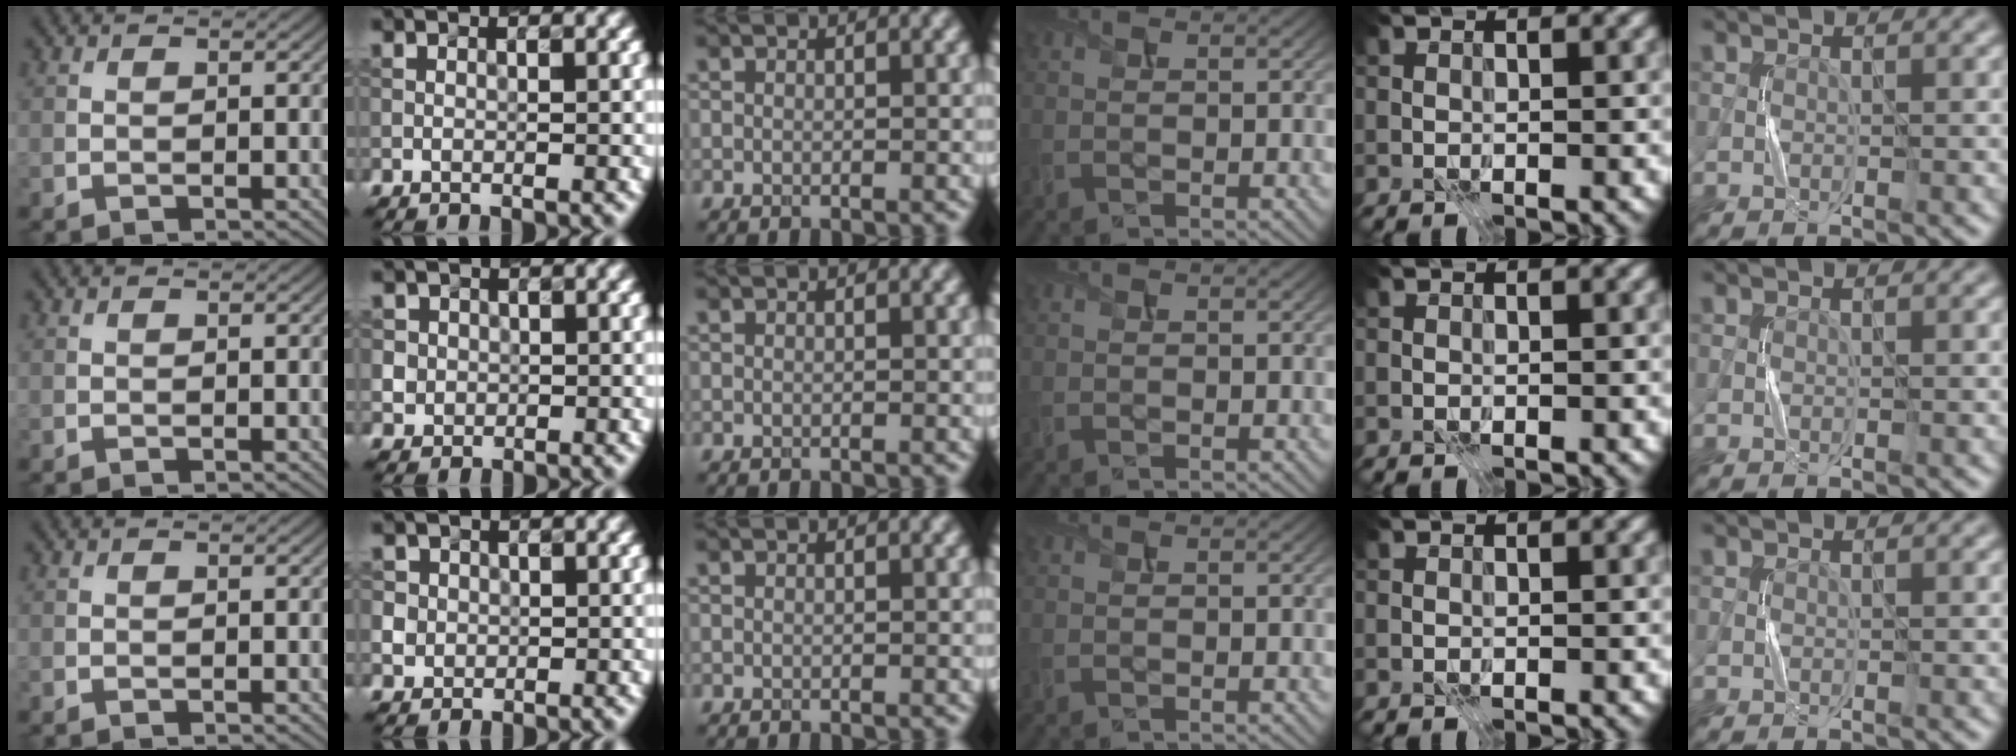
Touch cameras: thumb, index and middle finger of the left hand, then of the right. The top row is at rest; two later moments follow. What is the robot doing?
{"motion": "press", "object": "calculator"}